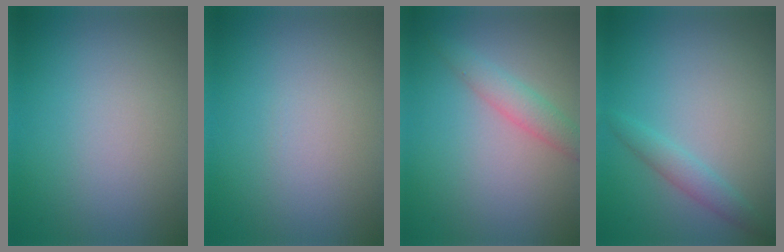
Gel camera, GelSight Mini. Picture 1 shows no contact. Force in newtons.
{"total": 0.0}
{"total": 2.3, "press": 2.3, "slide": 0.1}
{"total": 1.7, "press": 1.7, "slide": 0.0}